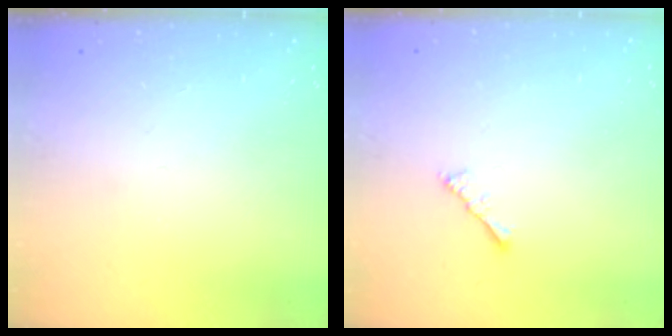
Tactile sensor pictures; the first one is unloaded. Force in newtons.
{"total": 2.2, "press": 2.1, "slide": 0.5}